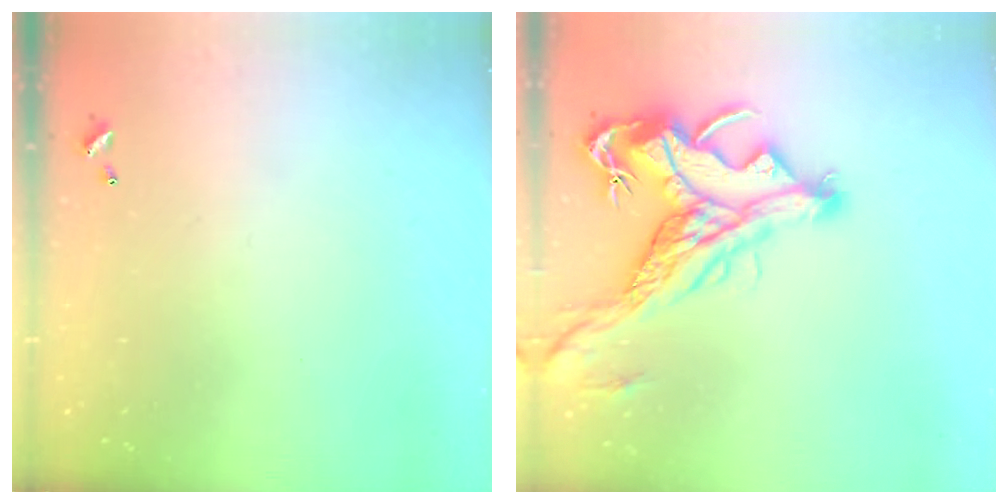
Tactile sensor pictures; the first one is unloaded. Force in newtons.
{"total": 7.3, "press": 7.0, "slide": 1.9}